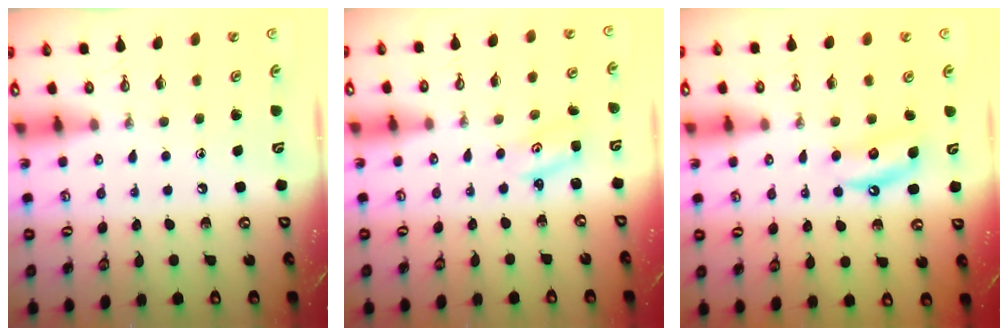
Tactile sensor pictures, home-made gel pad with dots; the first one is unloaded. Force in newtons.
{"total": 2.1, "press": 2.1, "slide": 0.2}
{"total": 6.1, "press": 6.1, "slide": 0.7}